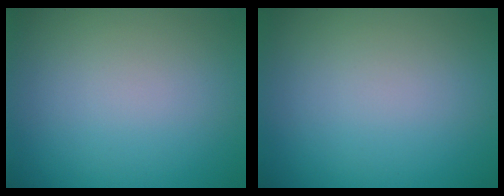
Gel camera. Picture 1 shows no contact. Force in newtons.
{"total": 0.0}